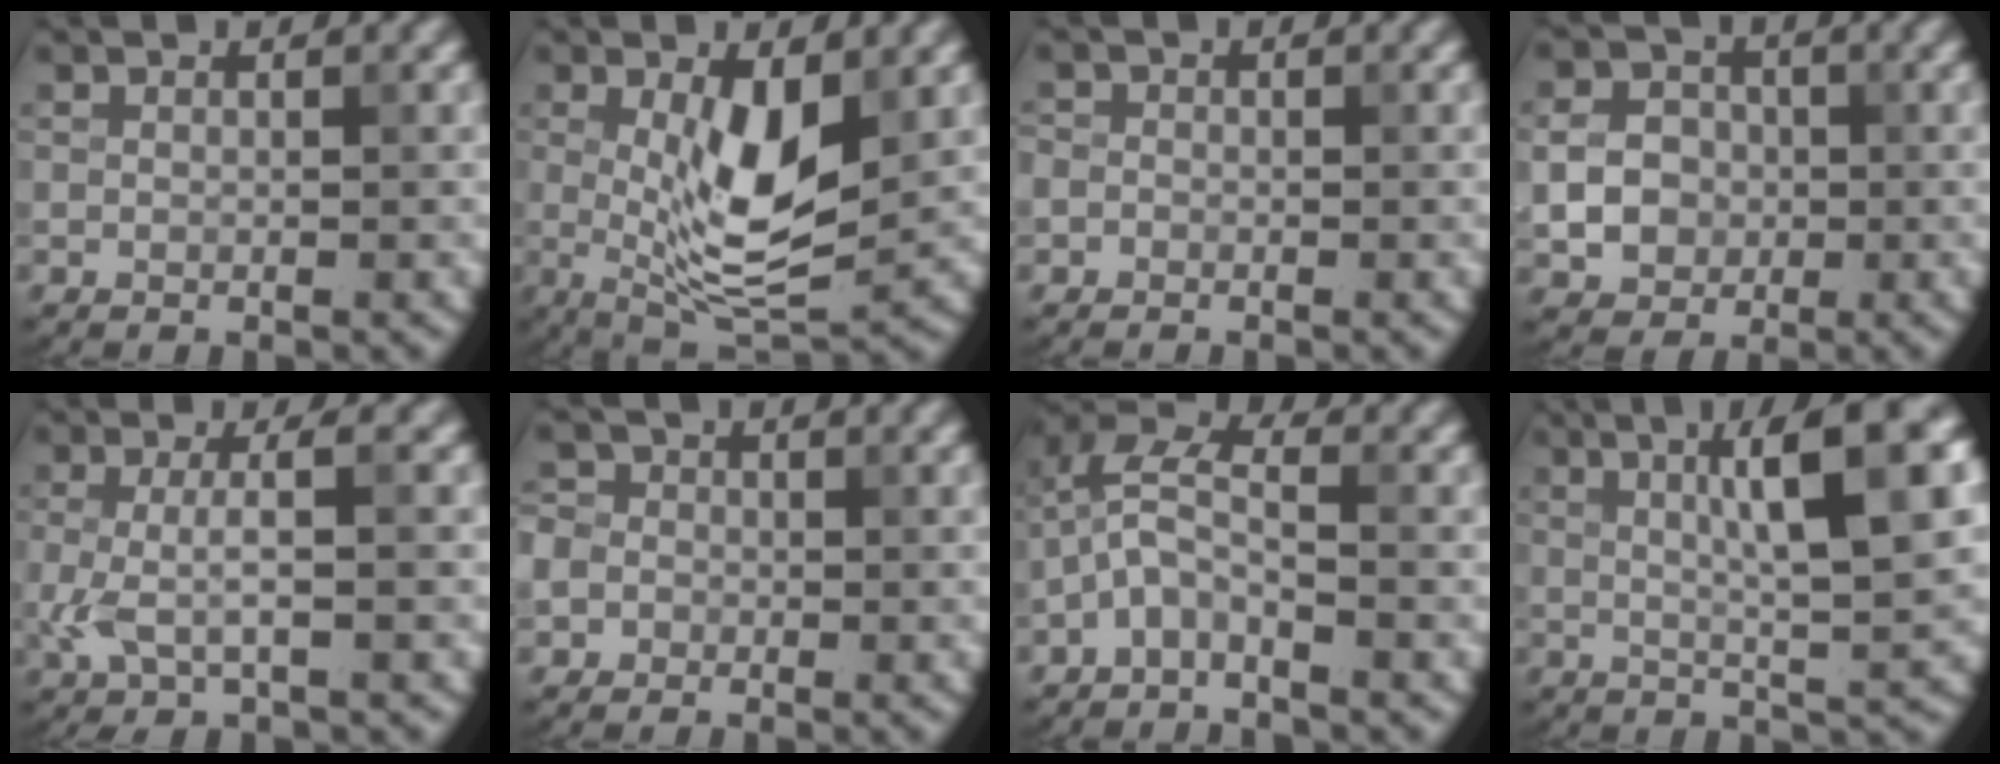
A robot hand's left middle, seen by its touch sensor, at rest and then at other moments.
{"total": 6.9, "force": [0.6, 2.4, 6.4], "torque": [-0.121, -0.013, 0.012]}
{"total": 1.3, "force": [-0.6, 1.1, 0.3], "torque": [0.001, -0.001, -0.016]}
{"total": 4.0, "force": [-0.5, 3.4, 1.9], "torque": [-0.033, 0.001, -0.009]}
{"total": 3.2, "force": [-0.2, 0.6, 3.2], "torque": [-0.066, -0.003, -0.004]}
{"total": 4.9, "force": [-1.2, 4.5, 1.6], "torque": [-0.030, 0.015, -0.054]}
{"total": 3.4, "force": [-1.7, 1.3, 2.6], "torque": [-0.058, 0.018, -0.047]}
{"total": 9.6, "force": [2.7, 1.8, 9.0], "torque": [-0.115, 0.012, 0.040]}